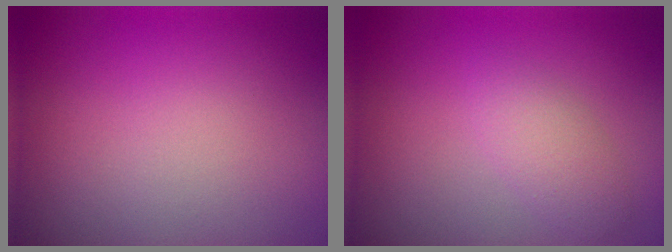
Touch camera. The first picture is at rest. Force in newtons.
{"total": 1.9, "press": 1.9, "slide": 0.1}